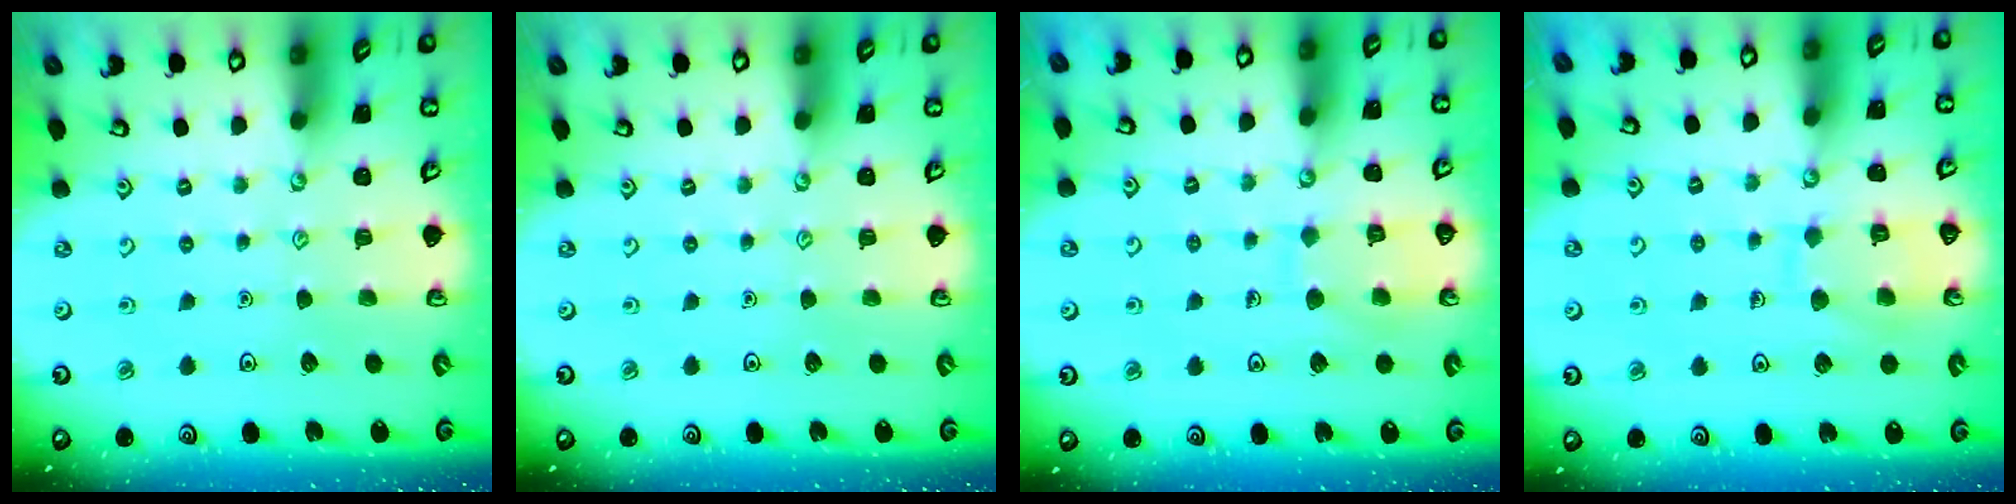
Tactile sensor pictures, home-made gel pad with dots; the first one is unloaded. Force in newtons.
{"total": 0.0}
{"total": 9.0, "press": 8.9, "slide": 0.8}
{"total": 8.8, "press": 8.8, "slide": 0.5}